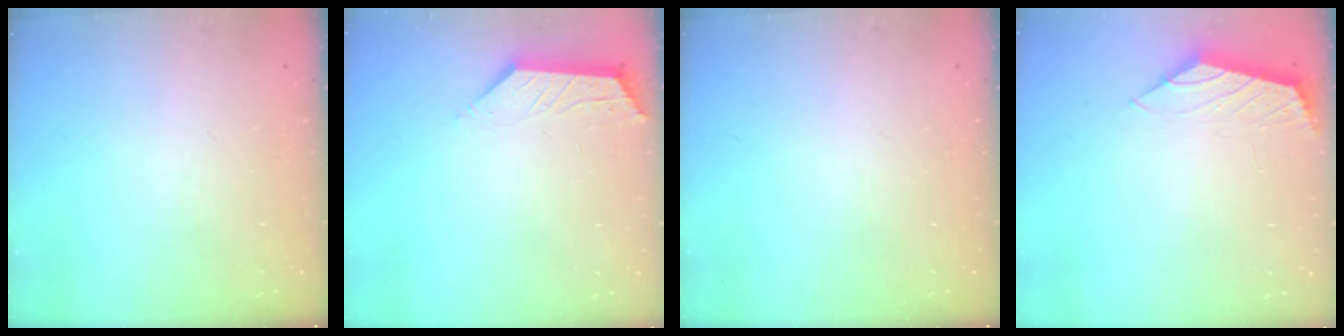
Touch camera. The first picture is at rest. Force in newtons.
{"total": 1.9, "press": 1.9, "slide": 0.4}
{"total": 0.0}
{"total": 0.9, "press": 0.9, "slide": 0.3}